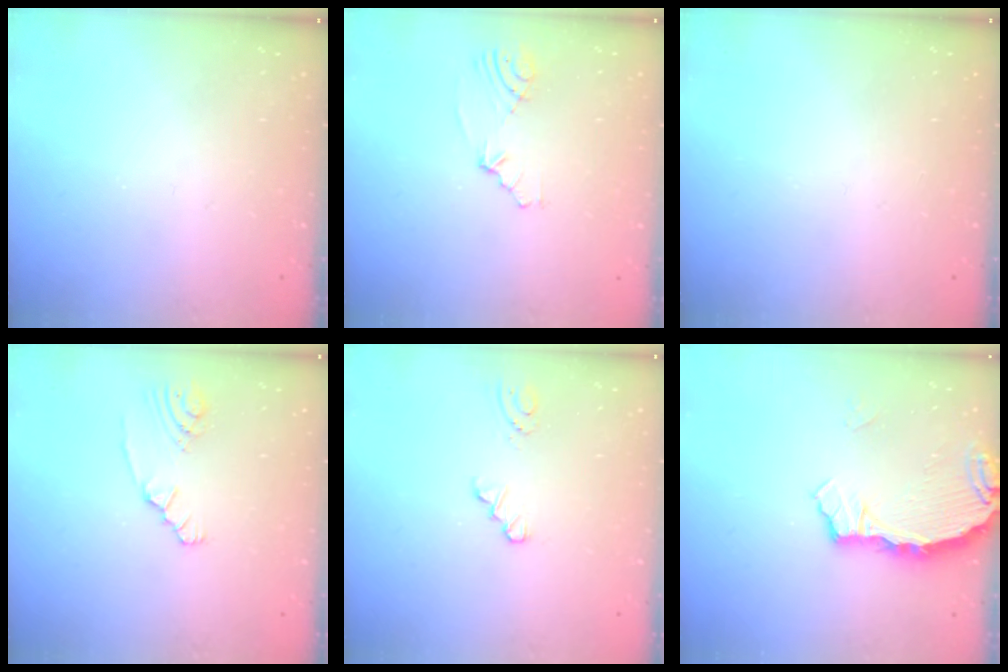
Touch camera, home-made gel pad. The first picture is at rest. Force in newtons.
{"total": 4.8, "press": 1.7, "slide": 4.5}
{"total": 0.0}
{"total": 2.7, "press": 2.5, "slide": 1.0}
{"total": 0.0}
{"total": 3.8, "press": 3.7, "slide": 0.4}